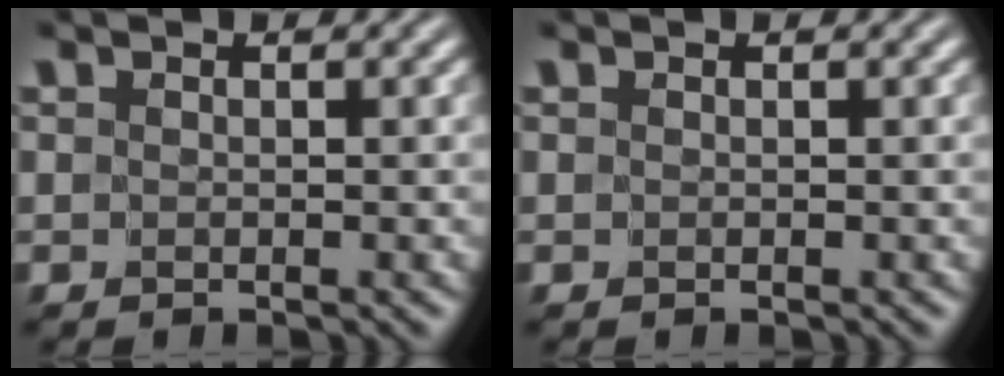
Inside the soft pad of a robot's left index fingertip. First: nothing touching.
{"total": 0.0}